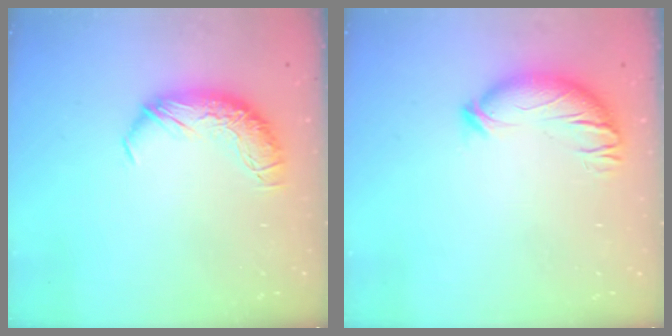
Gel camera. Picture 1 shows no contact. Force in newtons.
{"total": 3.5, "press": 3.2, "slide": 1.3}